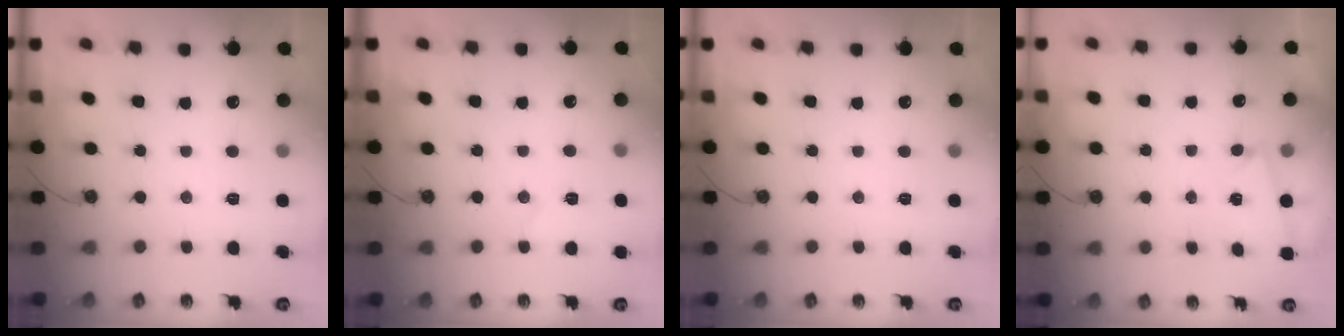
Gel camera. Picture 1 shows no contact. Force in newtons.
{"total": 4.7, "press": 4.7, "slide": 0.3}
{"total": 0.0}
{"total": 2.6, "press": 1.3, "slide": 2.3}